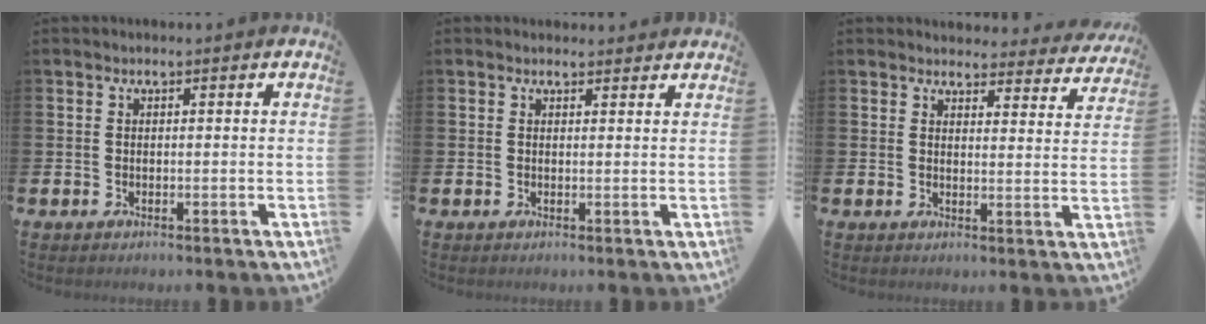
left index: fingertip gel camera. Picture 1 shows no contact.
{"total": 1.1, "force": [1.1, 0.4, 0.1], "torque": [0.012, -0.002, 0.017]}
{"total": 3.5, "force": [3.3, 1.0, 0.1], "torque": [0.002, -0.026, 0.055]}